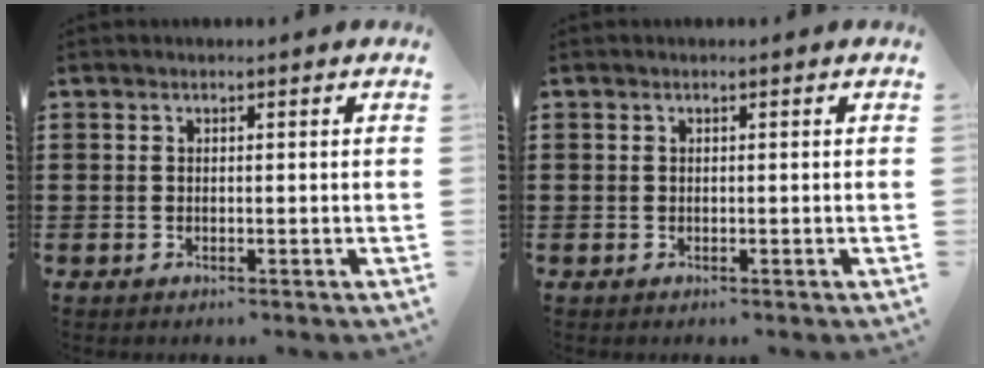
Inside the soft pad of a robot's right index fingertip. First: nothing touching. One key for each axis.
{"total": 0.0}